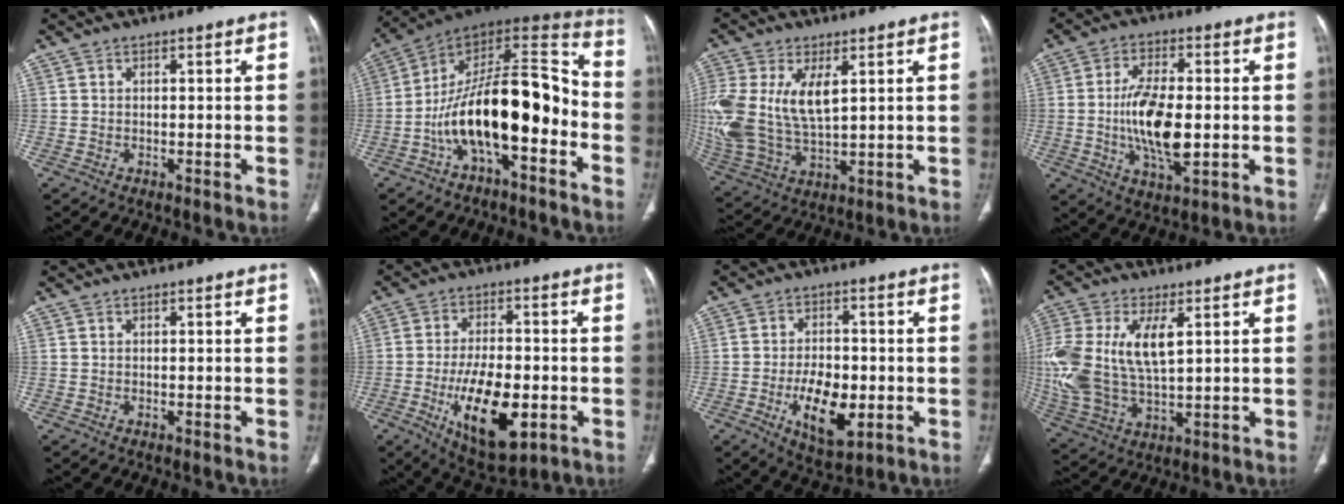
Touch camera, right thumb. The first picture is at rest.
{"total": 21.7, "force": [-6.4, 9.2, 18.6], "torque": [-0.292, 0.081, -0.101]}
{"total": 17.7, "force": [4.0, 9.3, 14.5], "torque": [-0.336, -0.012, 0.087]}
{"total": 12.9, "force": [-1.0, 5.6, 11.6], "torque": [-0.211, -0.004, -0.014]}
{"total": 0.0}
{"total": 15.7, "force": [-4.6, 7.3, 13.1], "torque": [-0.209, 0.004, -0.064]}
{"total": 10.9, "force": [-2.9, 5.9, 8.8], "torque": [-0.131, 0.002, -0.038]}
{"total": 18.7, "force": [3.8, 9.6, 15.6], "torque": [-0.354, -0.006, 0.075]}